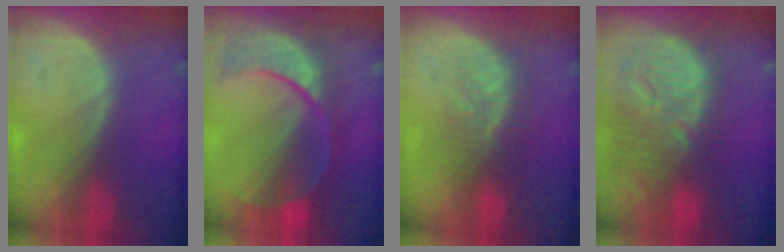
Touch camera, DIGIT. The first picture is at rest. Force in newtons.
{"total": 11.1, "press": 9.4, "slide": 5.9}
{"total": 5.7, "press": 5.5, "slide": 1.4}
{"total": 13.4, "press": 11.6, "slide": 6.7}